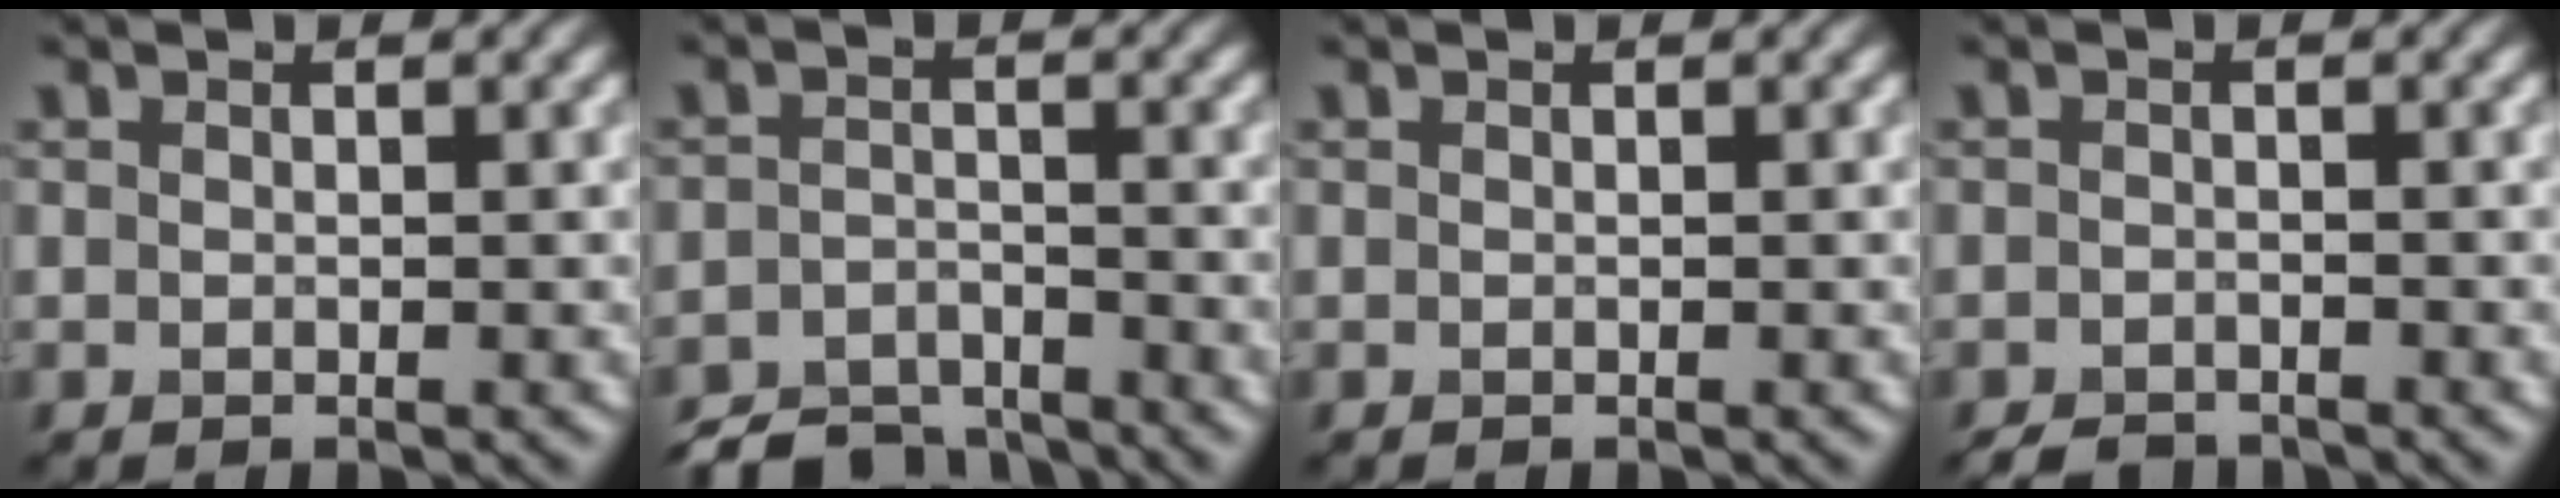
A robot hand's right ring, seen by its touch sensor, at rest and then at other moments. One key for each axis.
{"total": 5.5, "fx": -5.0, "fy": 1.7, "fz": 1.4, "tx": -0.021, "ty": -0.010, "tz": -0.094}
{"total": 0.0}
{"total": 2.1, "fx": -2.0, "fy": 0.6, "fz": 0.5, "tx": -0.004, "ty": -0.002, "tz": -0.035}